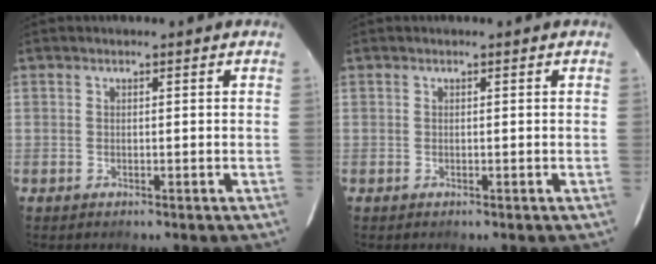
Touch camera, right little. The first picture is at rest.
{"total": 0.0}